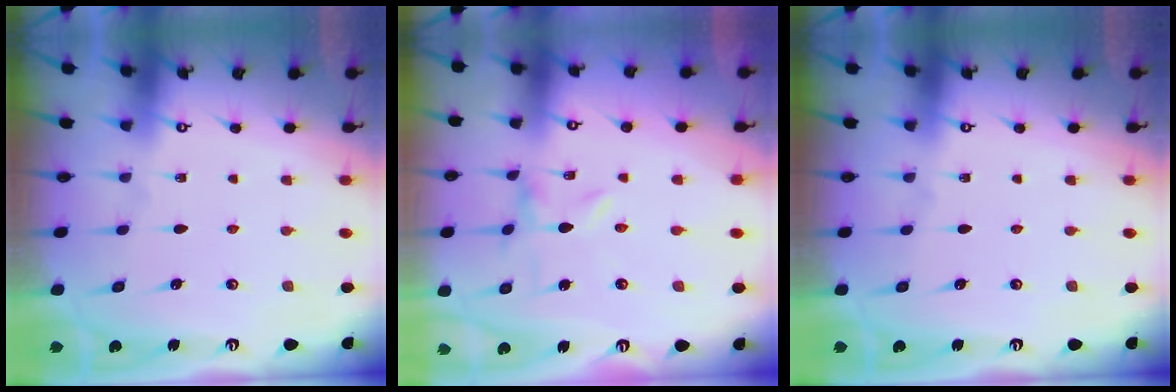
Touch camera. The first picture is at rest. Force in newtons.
{"total": 0.0}
{"total": 0.0}